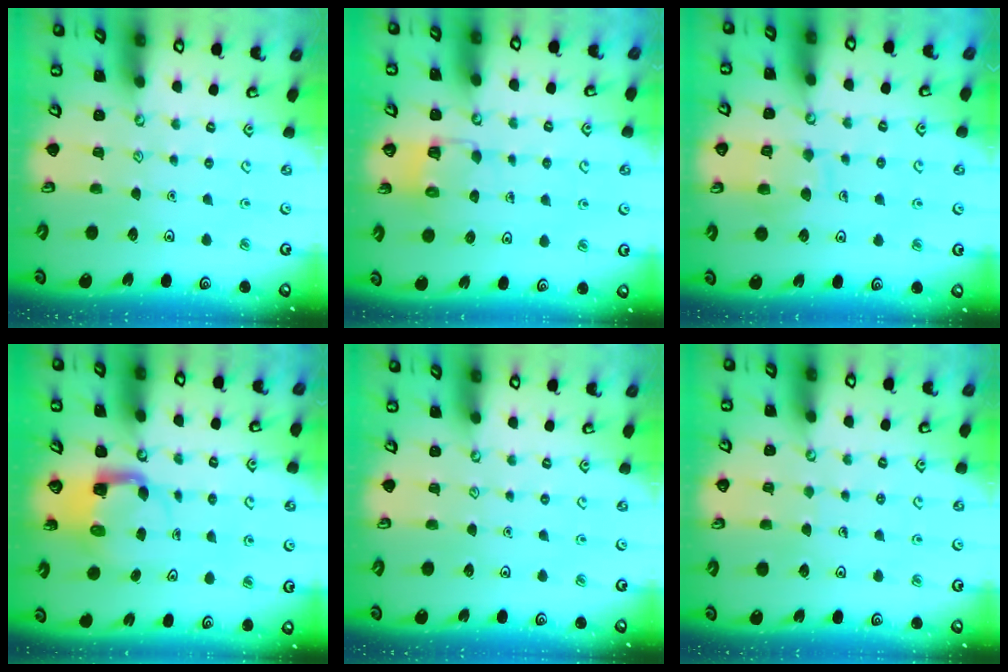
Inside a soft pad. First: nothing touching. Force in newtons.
{"total": 5.2, "press": 5.2, "slide": 0.4}
{"total": 9.7, "press": 9.7, "slide": 0.9}
{"total": 3.9, "press": 3.9, "slide": 0.2}
{"total": 0.0}
{"total": 2.5, "press": 2.5, "slide": 0.2}